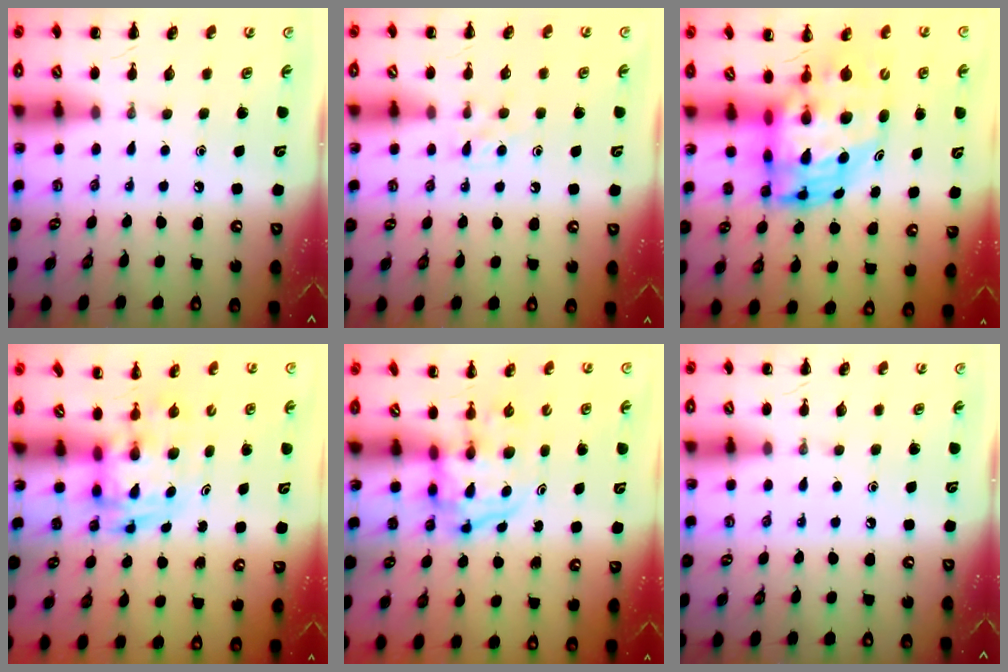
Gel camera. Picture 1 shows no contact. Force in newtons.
{"total": 3.7, "press": 3.5, "slide": 1.2}
{"total": 9.1, "press": 8.9, "slide": 2.1}
{"total": 3.3, "press": 3.3, "slide": 0.6}
{"total": 3.7, "press": 3.6, "slide": 0.5}
{"total": 0.0}